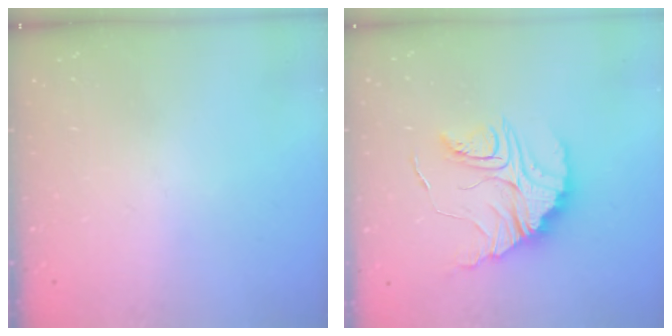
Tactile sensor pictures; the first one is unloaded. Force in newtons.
{"total": 16.1, "press": 16.1, "slide": 1.6}